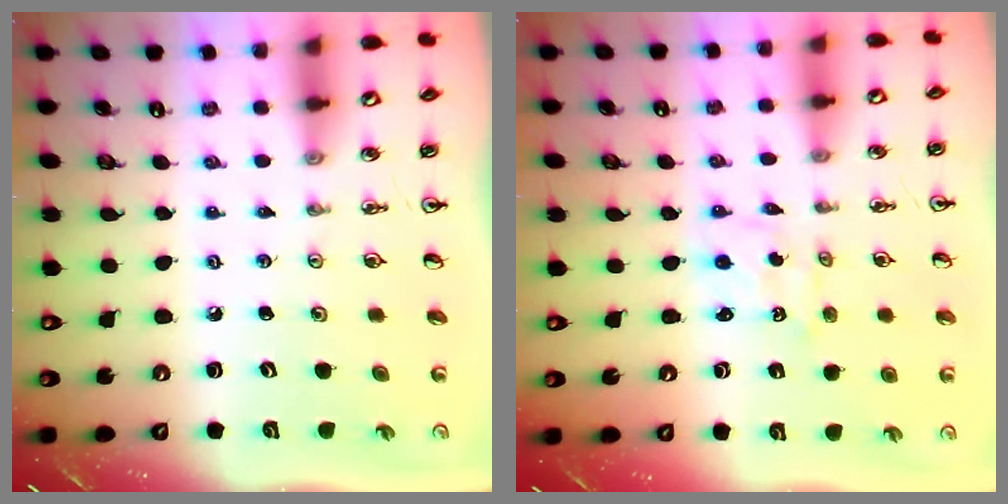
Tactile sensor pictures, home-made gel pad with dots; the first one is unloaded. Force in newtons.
{"total": 1.1, "press": 0.7, "slide": 0.8}